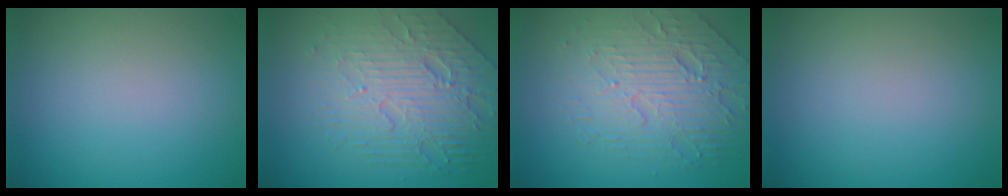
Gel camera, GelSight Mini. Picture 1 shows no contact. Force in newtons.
{"total": 7.2, "press": 5.2, "slide": 5.1}
{"total": 5.6, "press": 4.4, "slide": 3.4}
{"total": 0.0}